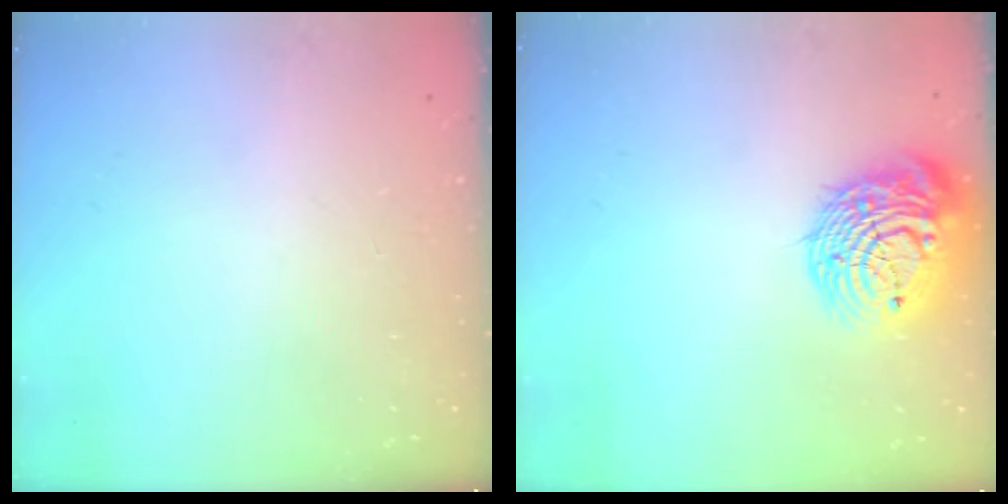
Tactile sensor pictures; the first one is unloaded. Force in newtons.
{"total": 16.1, "press": 15.9, "slide": 2.6}